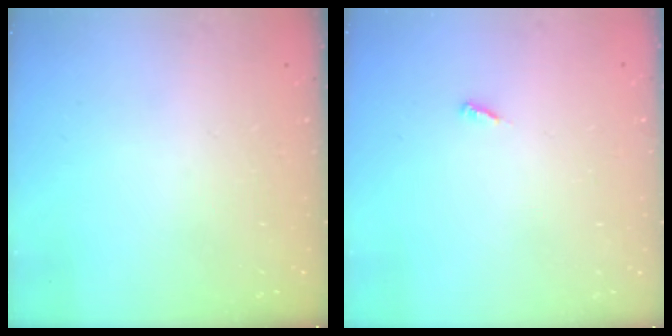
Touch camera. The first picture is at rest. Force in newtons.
{"total": 2.5, "press": 2.5, "slide": 0.1}